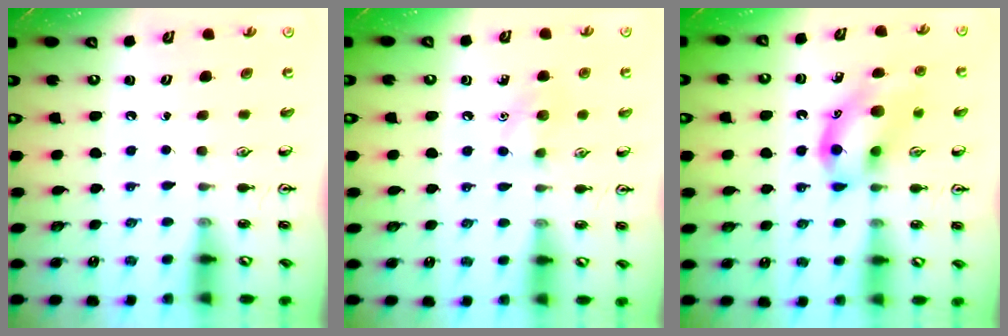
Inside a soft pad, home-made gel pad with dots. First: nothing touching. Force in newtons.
{"total": 7.4, "press": 7.2, "slide": 1.6}
{"total": 12.8, "press": 12.6, "slide": 2.4}